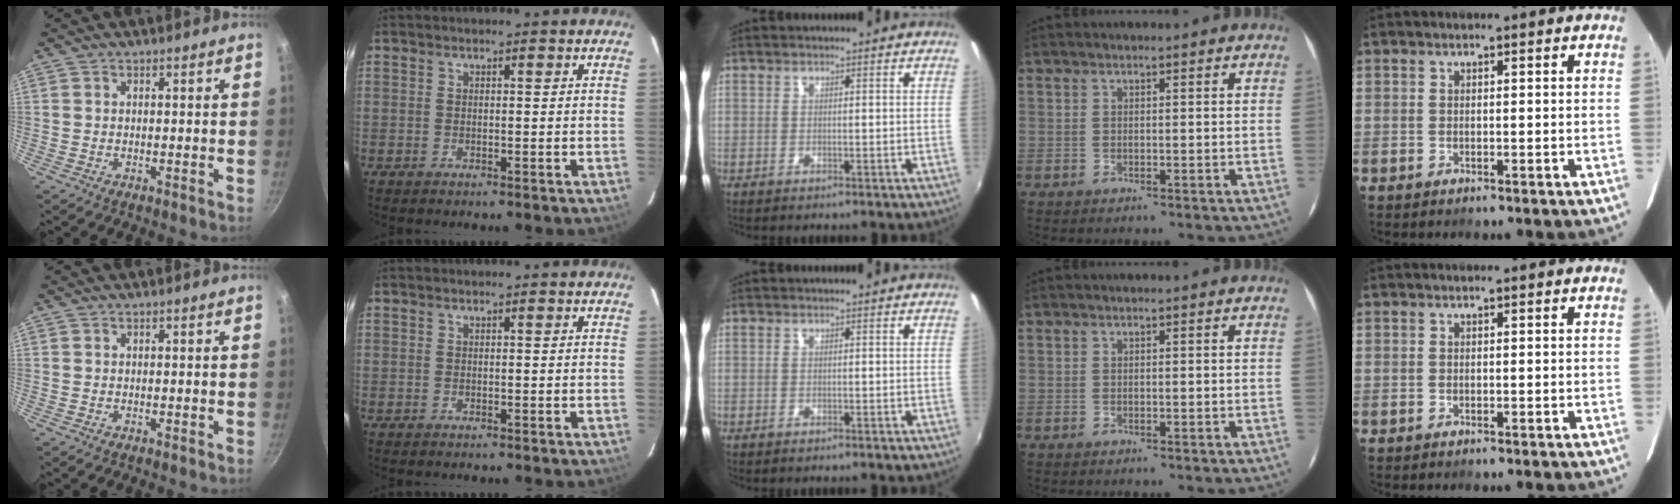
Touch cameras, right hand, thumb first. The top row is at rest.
{}